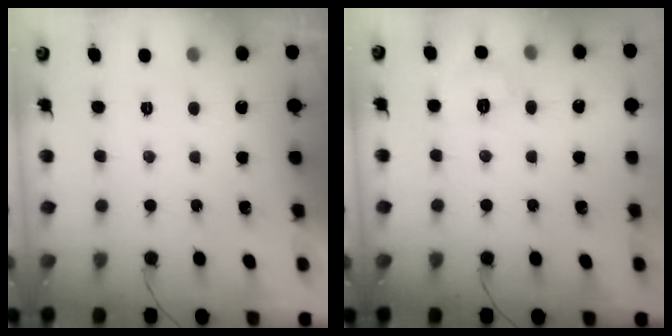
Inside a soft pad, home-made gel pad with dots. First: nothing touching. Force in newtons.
{"total": 5.1, "press": 4.9, "slide": 1.3}